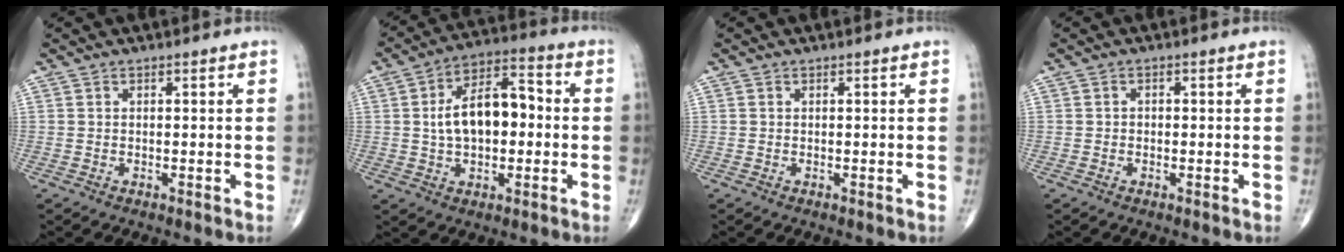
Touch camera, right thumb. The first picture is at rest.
{"total": 13.5, "force": [0.3, 7.7, 11.0], "torque": [-0.169, 0.032, -0.002]}
{"total": 0.0}
{"total": 0.8, "force": [-0.2, 0.7, 0.4], "torque": [-0.001, 0.002, -0.006]}